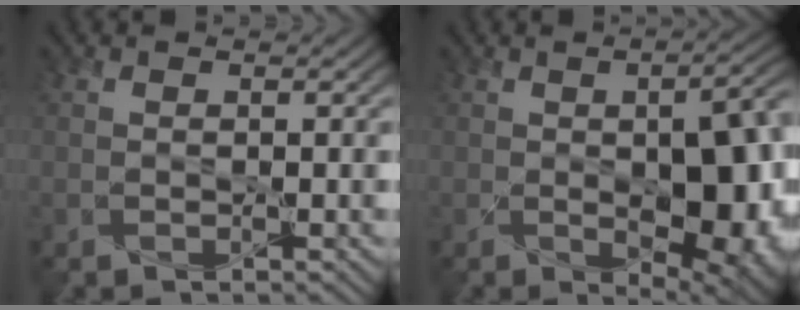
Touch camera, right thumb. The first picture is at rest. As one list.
[{"total": 14.0, "force": [-2.0, 7.4, 11.7], "torque": [-0.133, -0.026, -0.001]}]